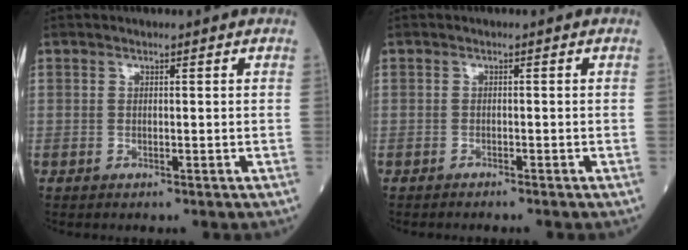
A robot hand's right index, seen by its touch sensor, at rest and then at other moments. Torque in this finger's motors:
{"motor_torque": [-0.05, -0.05, 0.05, -0.01]}